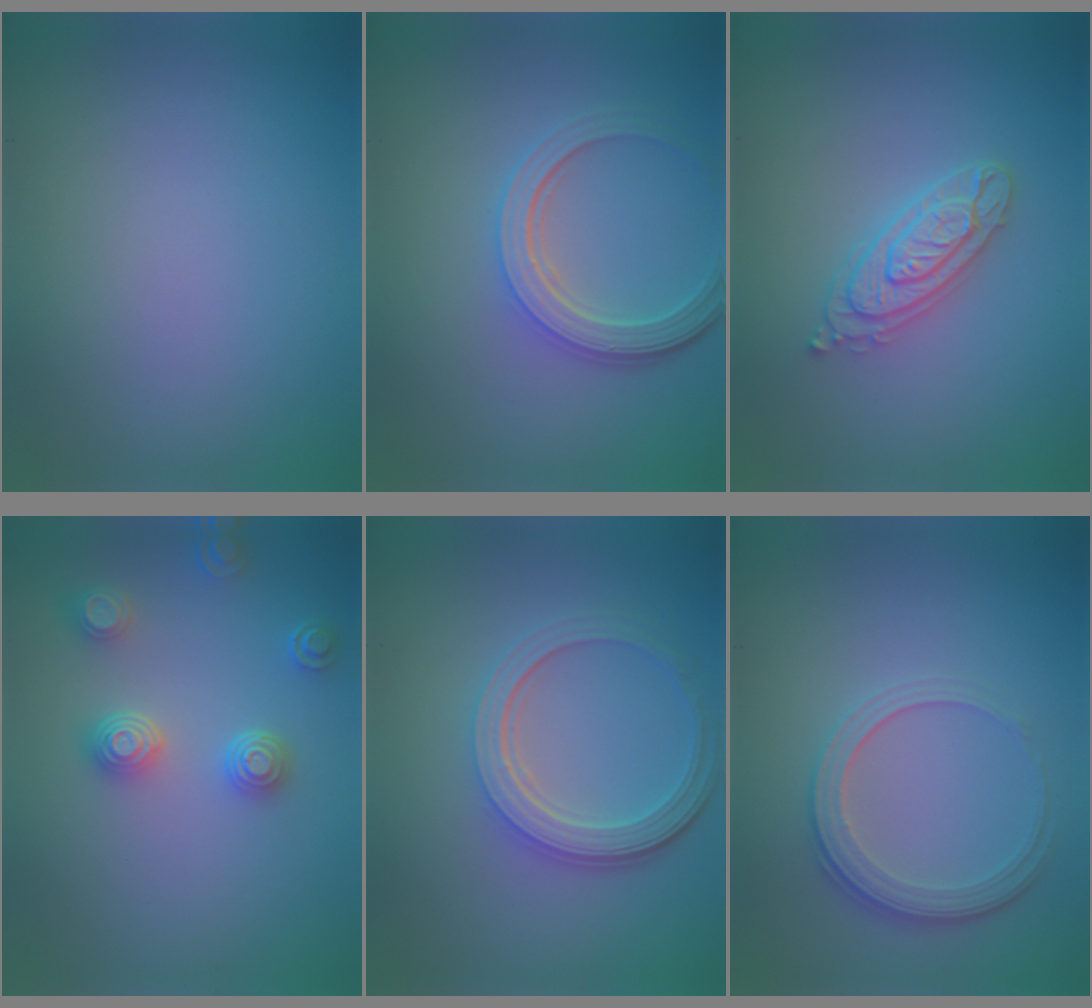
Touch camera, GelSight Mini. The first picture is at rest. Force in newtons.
{"total": 4.6, "press": 3.5, "slide": 3.0}
{"total": 3.0, "press": 2.9, "slide": 0.6}
{"total": 3.8, "press": 3.4, "slide": 1.6}
{"total": 5.0, "press": 3.8, "slide": 3.3}
{"total": 3.7, "press": 2.7, "slide": 2.5}